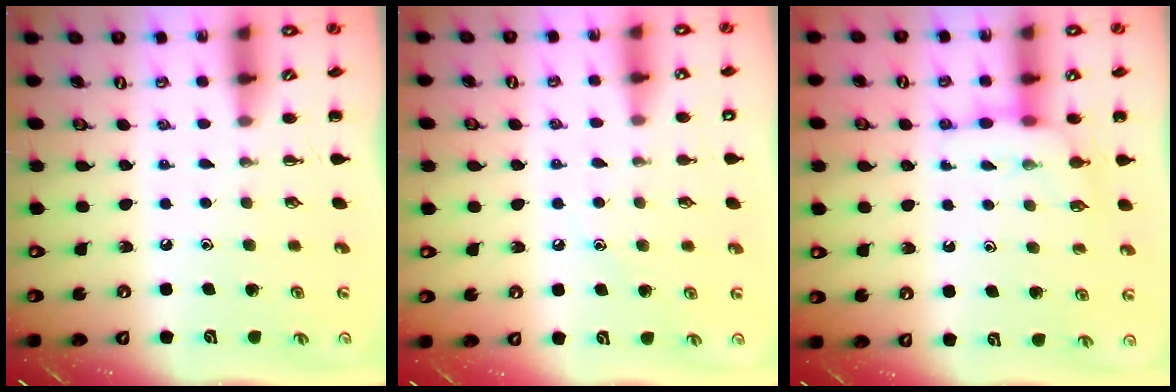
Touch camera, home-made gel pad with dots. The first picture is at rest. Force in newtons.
{"total": 7.3, "press": 7.1, "slide": 1.8}
{"total": 8.3, "press": 8.3, "slide": 0.7}